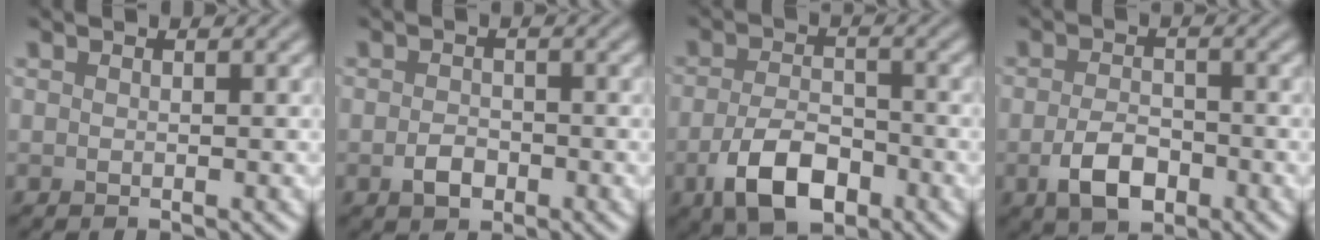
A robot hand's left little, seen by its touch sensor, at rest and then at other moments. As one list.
[{"total": 2.2, "force": [-1.0, 1.4, 1.4], "torque": [-0.024, -0.001, -0.024]}, {"total": 6.0, "force": [-2.9, 3.1, 4.2], "torque": [-0.079, -0.006, -0.058]}, {"total": 4.1, "force": [-1.8, 2.4, 2.8], "torque": [-0.056, -0.003, -0.038]}]